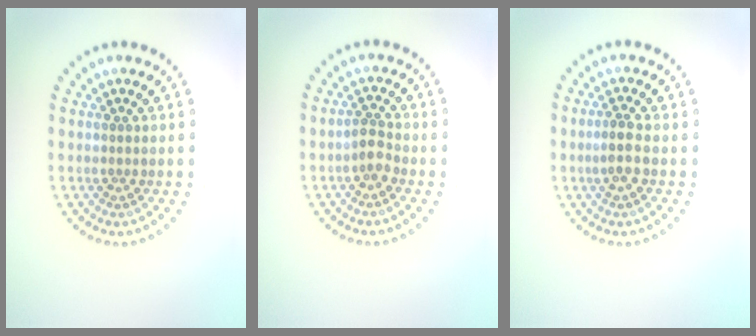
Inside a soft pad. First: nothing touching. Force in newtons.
{"total": 1.8, "press": 1.4, "slide": 1.0}
{"total": 1.9, "press": 1.6, "slide": 1.0}